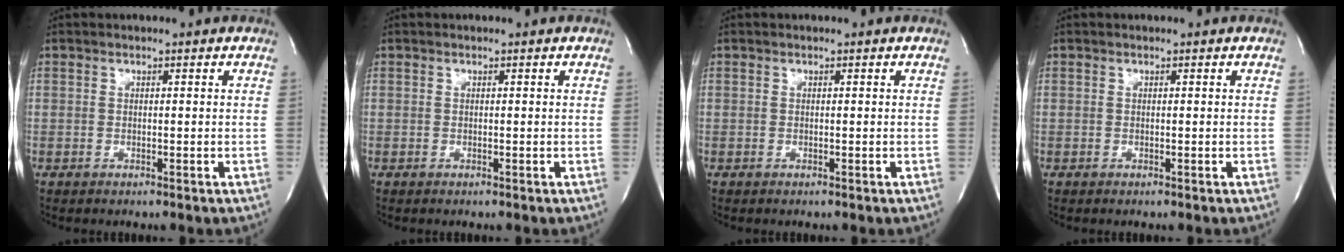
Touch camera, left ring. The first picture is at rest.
{"total": 0.0}
{"total": 0.0}
{"total": 0.0}